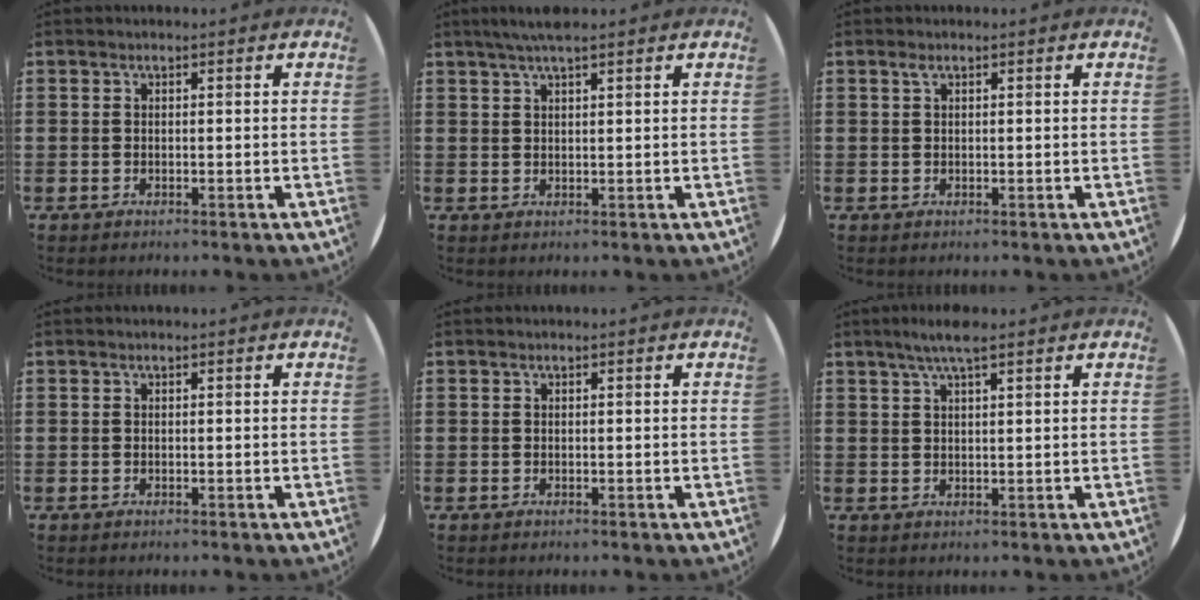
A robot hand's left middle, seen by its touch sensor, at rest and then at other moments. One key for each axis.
{"total": 2.6, "fx": 2.1, "fy": 0.1, "fz": 1.6, "tx": -0.034, "ty": 0.005, "tz": 0.037}
{"total": 0.7, "fx": 0.4, "fy": 0.3, "fz": 0.5, "tx": -0.002, "ty": -0.001, "tz": 0.006}
{"total": 0.0}
{"total": 0.0}
{"total": 3.6, "fx": 2.6, "fy": 0.4, "fz": 2.4, "tx": -0.051, "ty": 0.006, "tz": 0.046}